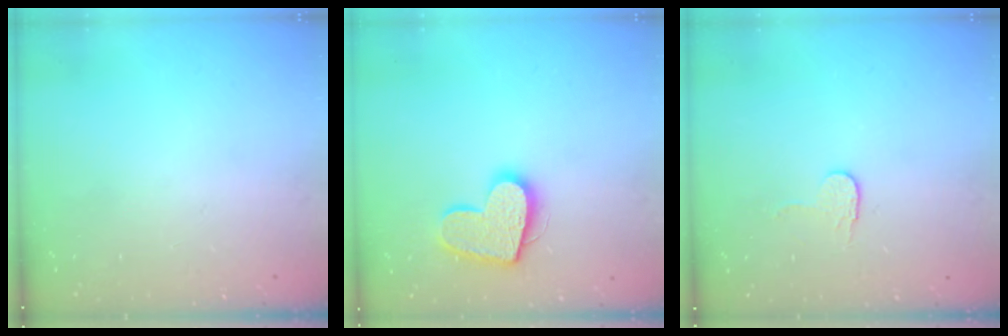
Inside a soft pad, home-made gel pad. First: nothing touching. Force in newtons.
{"total": 14.3, "press": 14.3, "slide": 1.1}
{"total": 3.8, "press": 3.8, "slide": 0.3}